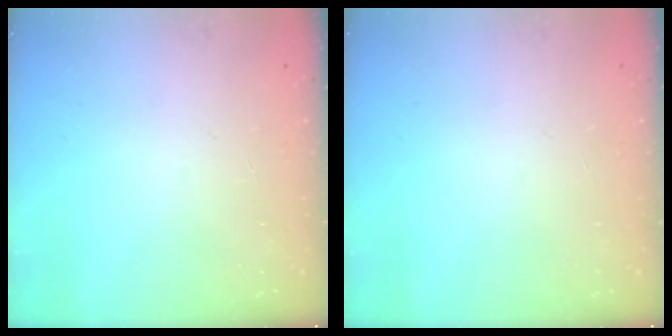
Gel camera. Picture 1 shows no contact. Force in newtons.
{"total": 0.0}